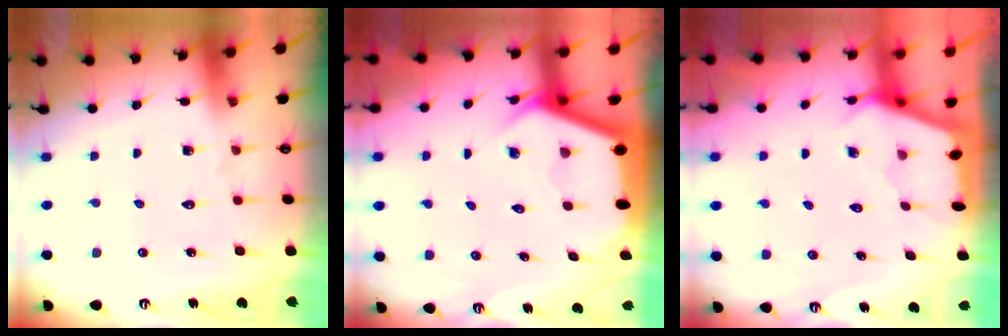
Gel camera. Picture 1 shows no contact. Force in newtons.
{"total": 4.0, "press": 4.0, "slide": 0.4}
{"total": 2.3, "press": 2.3, "slide": 0.3}